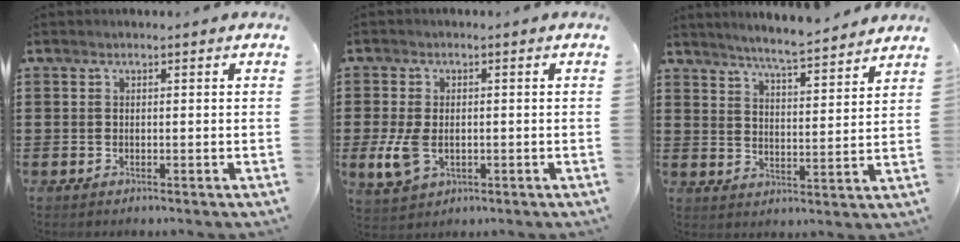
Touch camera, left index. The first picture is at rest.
{"total": 5.1, "force": [-0.9, 3.1, 4.0], "torque": [-0.098, -0.005, -0.019]}
{"total": 5.3, "force": [5.0, -0.6, 1.5], "torque": [-0.050, -0.033, 0.085]}